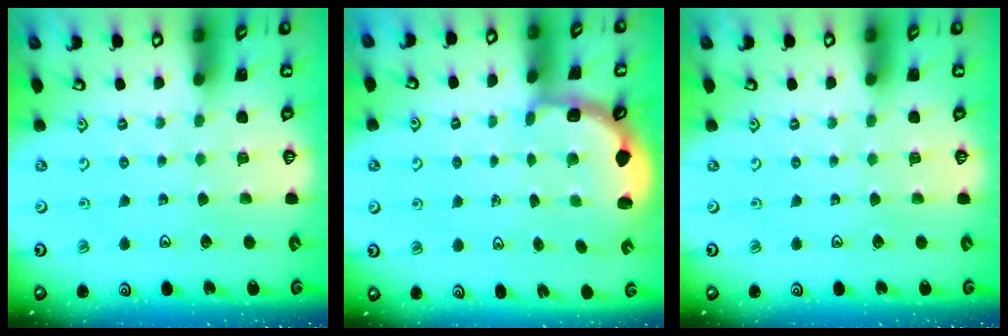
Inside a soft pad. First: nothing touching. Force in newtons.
{"total": 2.9, "press": 2.3, "slide": 1.7}
{"total": 0.0}